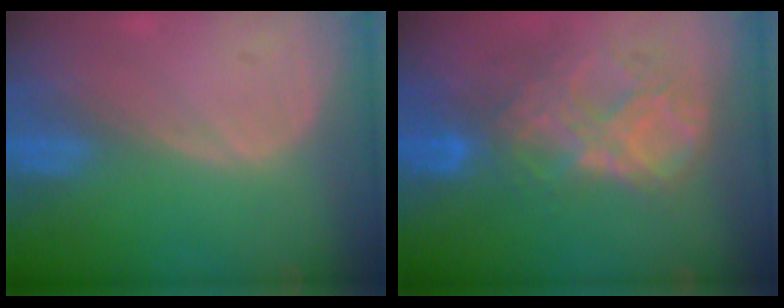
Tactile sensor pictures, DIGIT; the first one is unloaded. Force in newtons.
{"total": 9.0, "press": 7.7, "slide": 4.7}